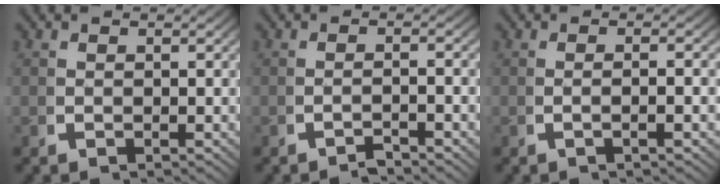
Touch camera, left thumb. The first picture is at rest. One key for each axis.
{"total": 1.6, "fx": -1.4, "fy": -0.2, "fz": 0.8, "tx": -0.011, "ty": 0.008, "tz": -0.029}
{"total": 1.7, "fx": -0.4, "fy": -0.3, "fz": 1.6, "tx": -0.033, "ty": 0.012, "tz": -0.010}